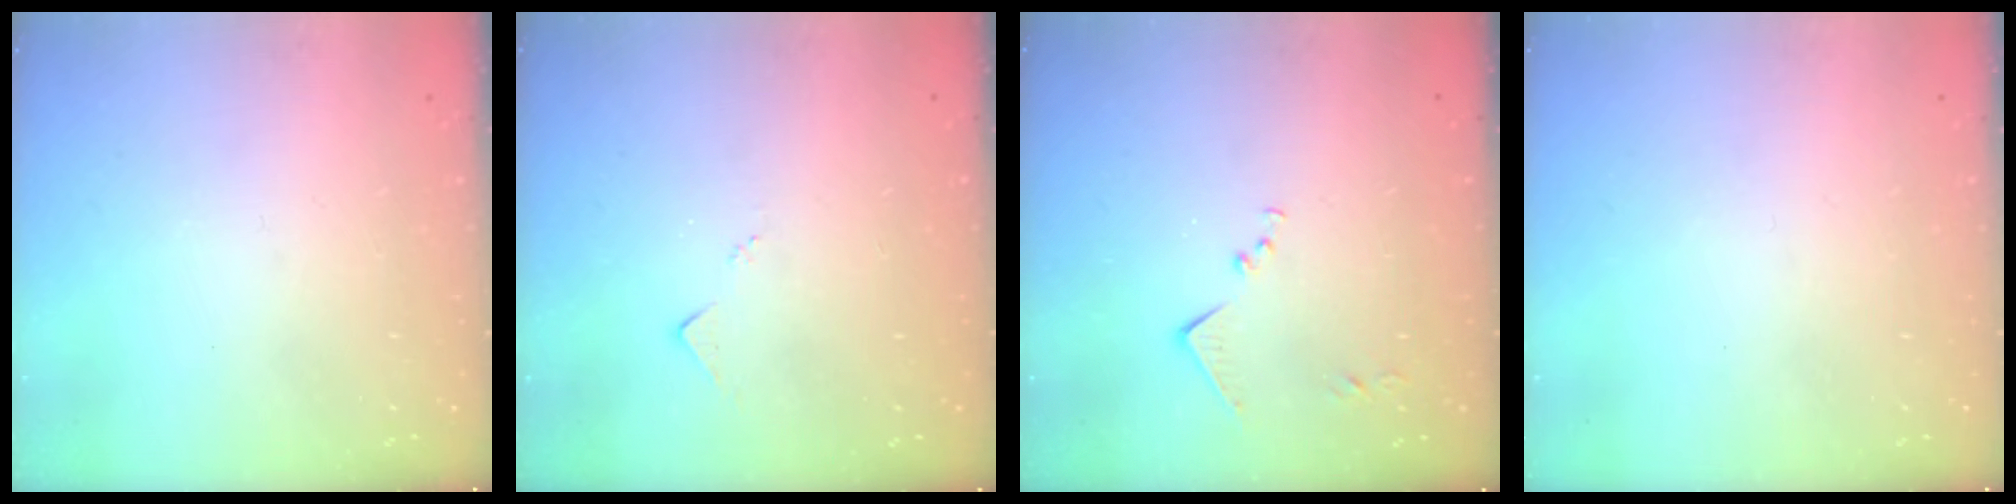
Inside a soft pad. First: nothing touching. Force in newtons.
{"total": 5.5, "press": 5.5, "slide": 0.1}
{"total": 8.2, "press": 8.2, "slide": 0.4}
{"total": 0.0}